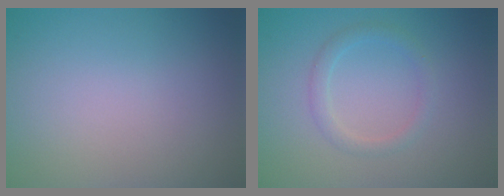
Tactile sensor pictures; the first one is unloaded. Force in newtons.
{"total": 1.6, "press": 1.6, "slide": 0.0}